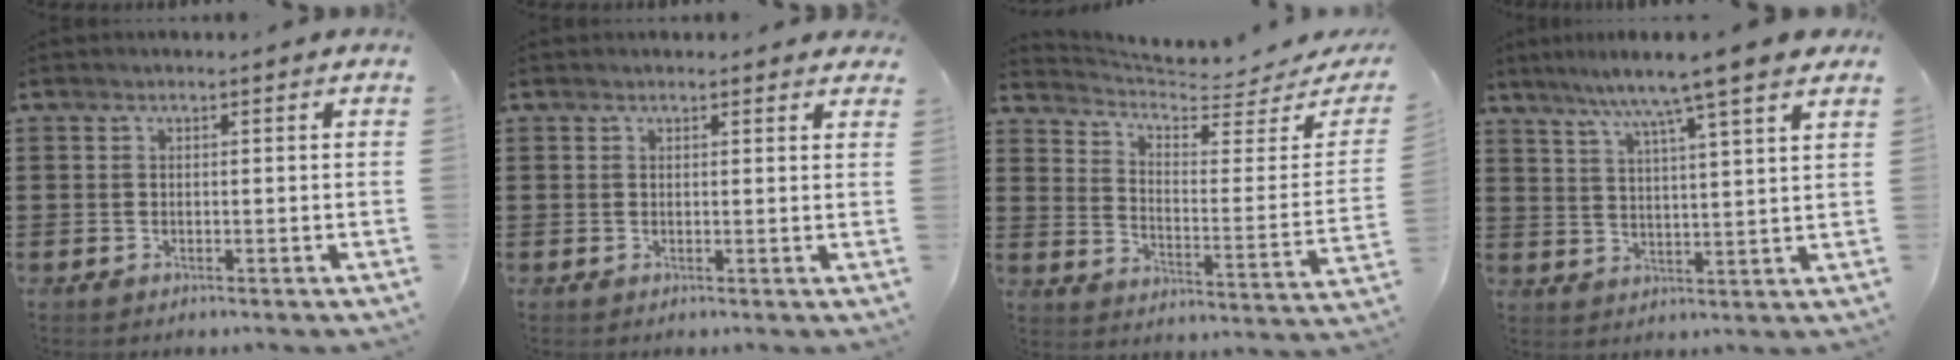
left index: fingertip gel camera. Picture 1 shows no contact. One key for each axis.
{"total": 0.9, "fx": 0.9, "fy": 0.3, "fz": 0.2, "tx": -0.005, "ty": 0.002, "tz": 0.016}
{"total": 5.3, "fx": 4.7, "fy": 0.9, "fz": 2.2, "tx": -0.062, "ty": -0.043, "tz": 0.079}
{"total": 7.4, "fx": 6.0, "fy": -1.0, "fz": 4.2, "tx": -0.101, "ty": -0.027, "tz": 0.099}